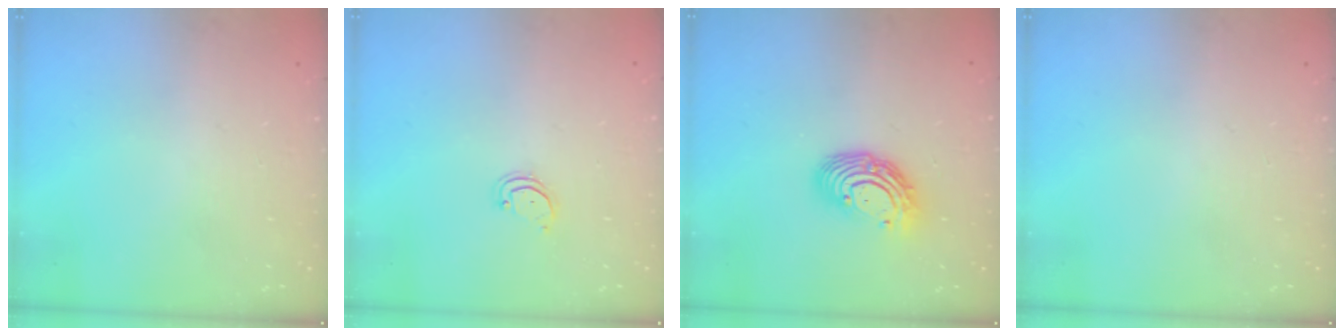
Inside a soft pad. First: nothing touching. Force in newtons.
{"total": 2.6, "press": 2.6, "slide": 0.2}
{"total": 10.7, "press": 10.6, "slide": 0.9}
{"total": 0.0}